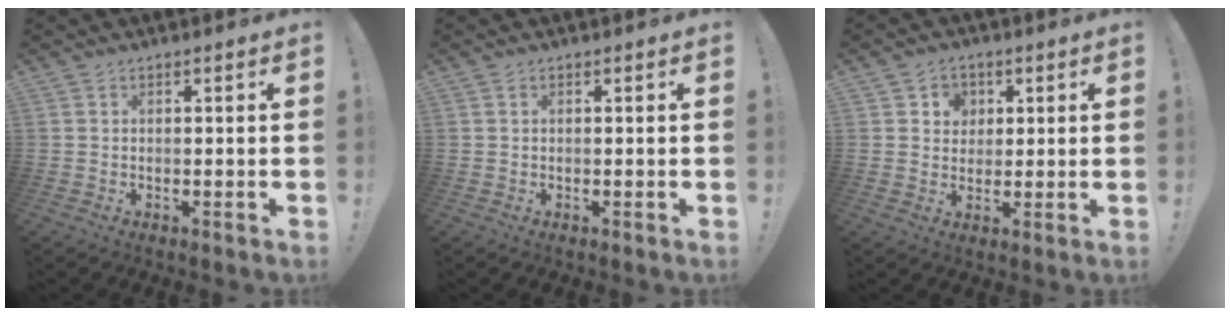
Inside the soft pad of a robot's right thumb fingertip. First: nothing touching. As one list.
[{"total": 0.0}, {"total": 5.5, "force": [1.9, 5.0, 1.2], "torque": [-0.012, -0.008, 0.034]}]